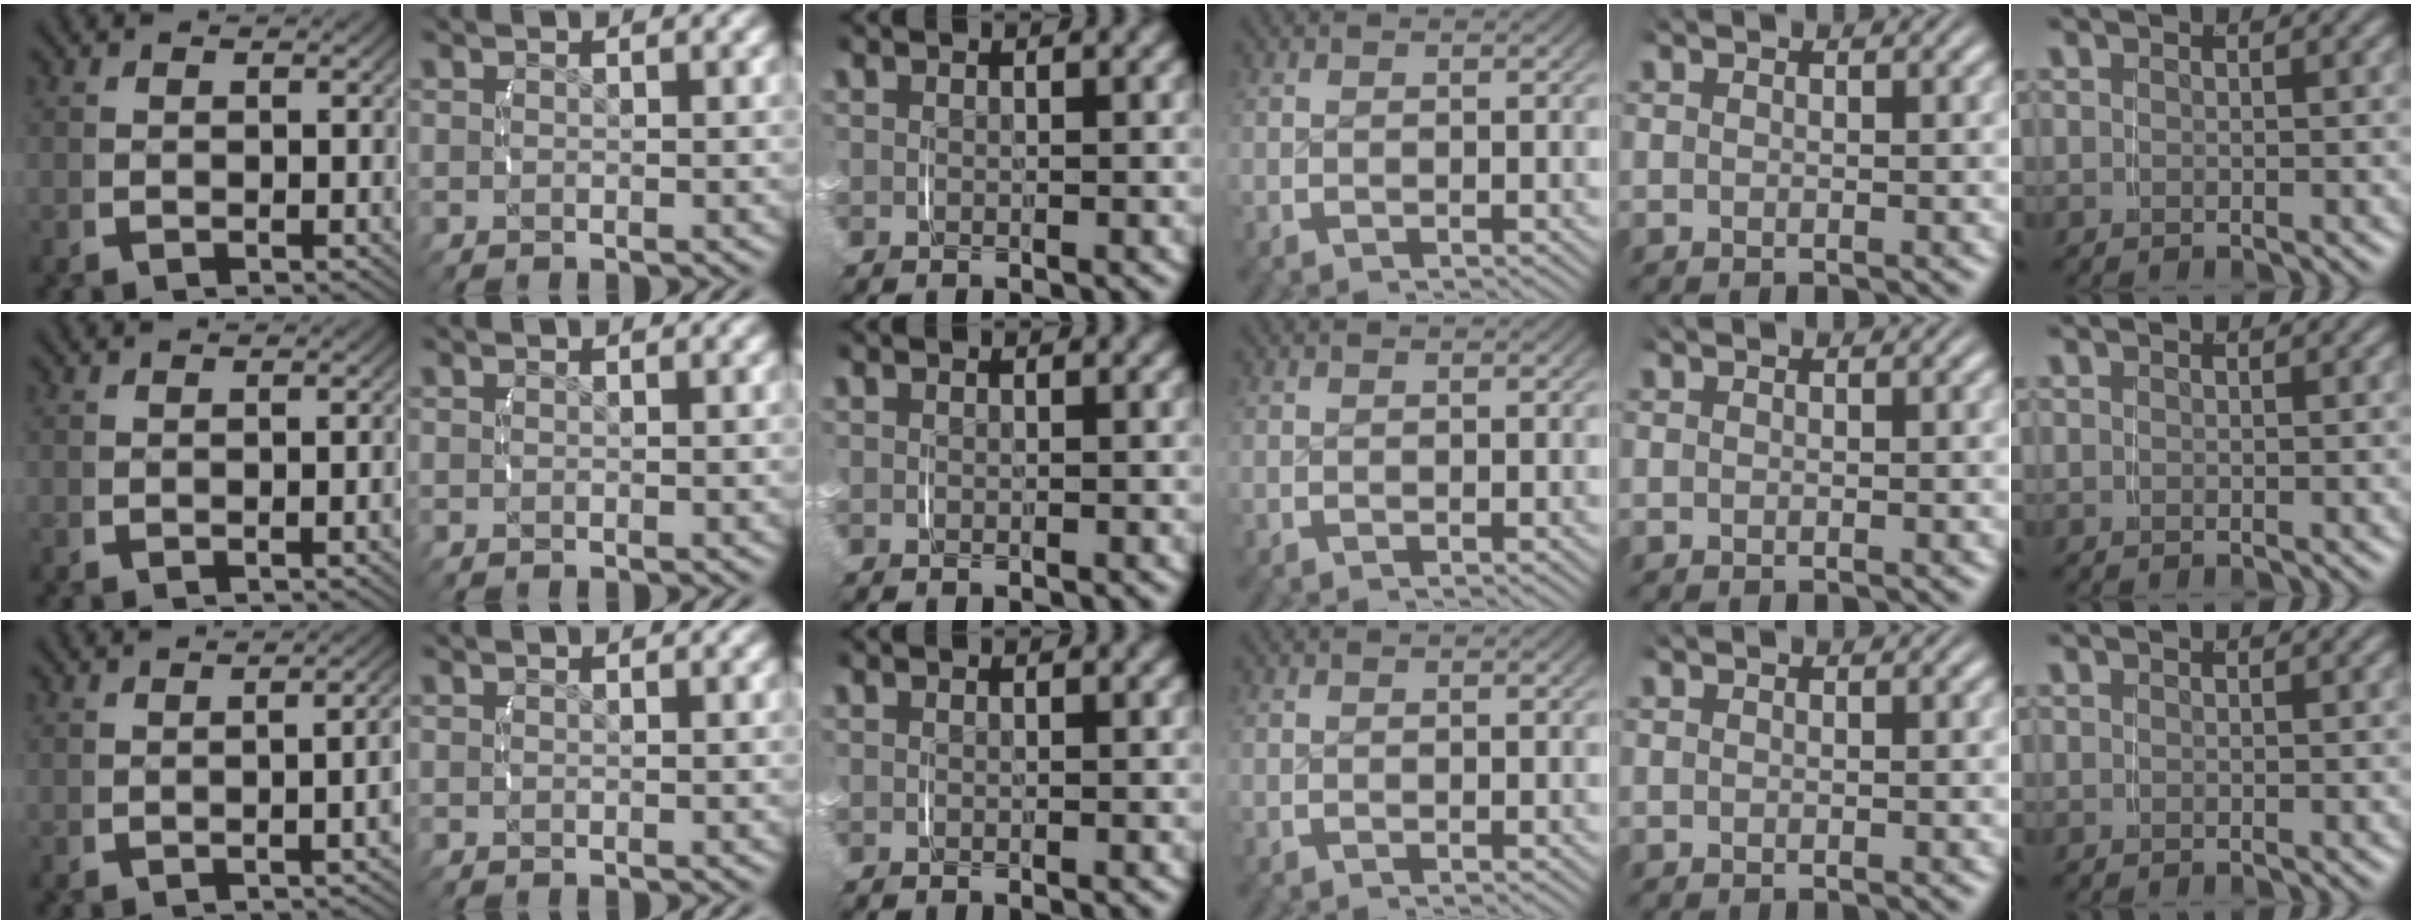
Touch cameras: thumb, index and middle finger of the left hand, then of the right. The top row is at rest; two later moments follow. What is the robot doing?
{"motion": "lift_and_place", "object": "dispenser bottle"}